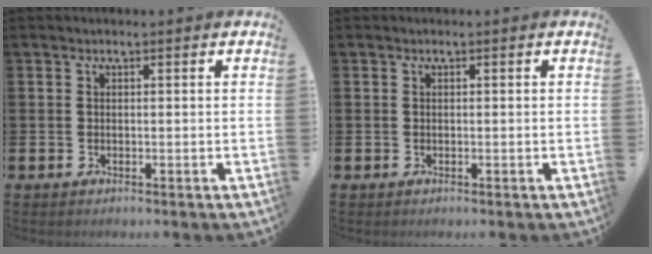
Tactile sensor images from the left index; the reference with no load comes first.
{"total": 0.0}